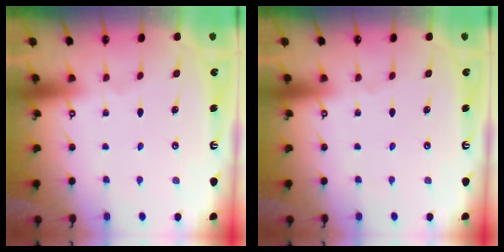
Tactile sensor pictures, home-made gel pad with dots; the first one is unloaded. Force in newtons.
{"total": 0.0}